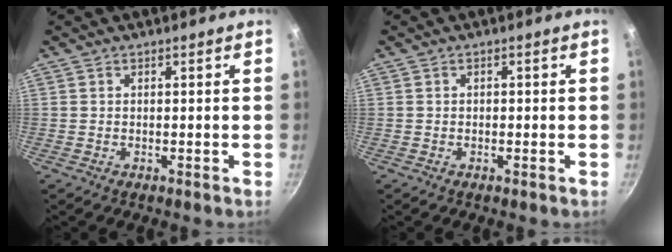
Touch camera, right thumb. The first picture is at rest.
{"total": 0.6, "force": [-0.1, 0.5, 0.3], "torque": [-0.001, 0.003, -0.003]}